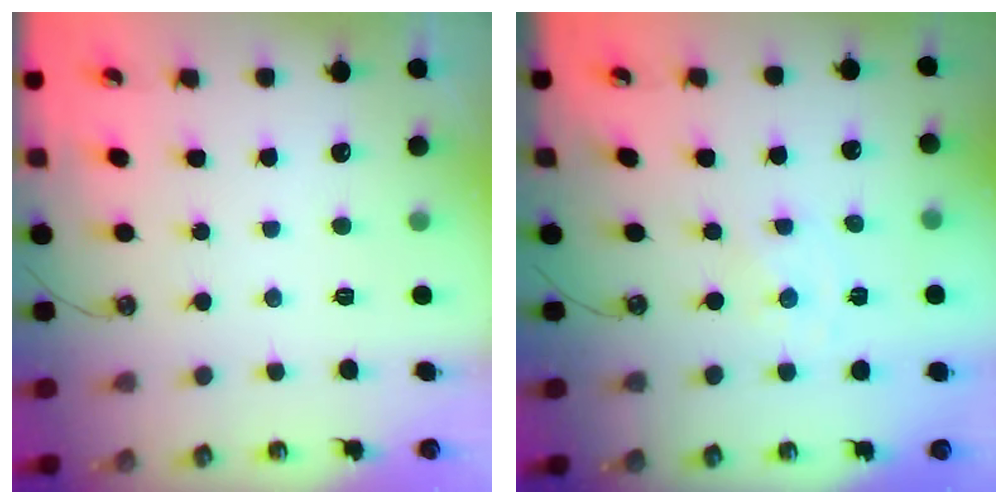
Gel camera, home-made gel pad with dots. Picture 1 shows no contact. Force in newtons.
{"total": 0.0}